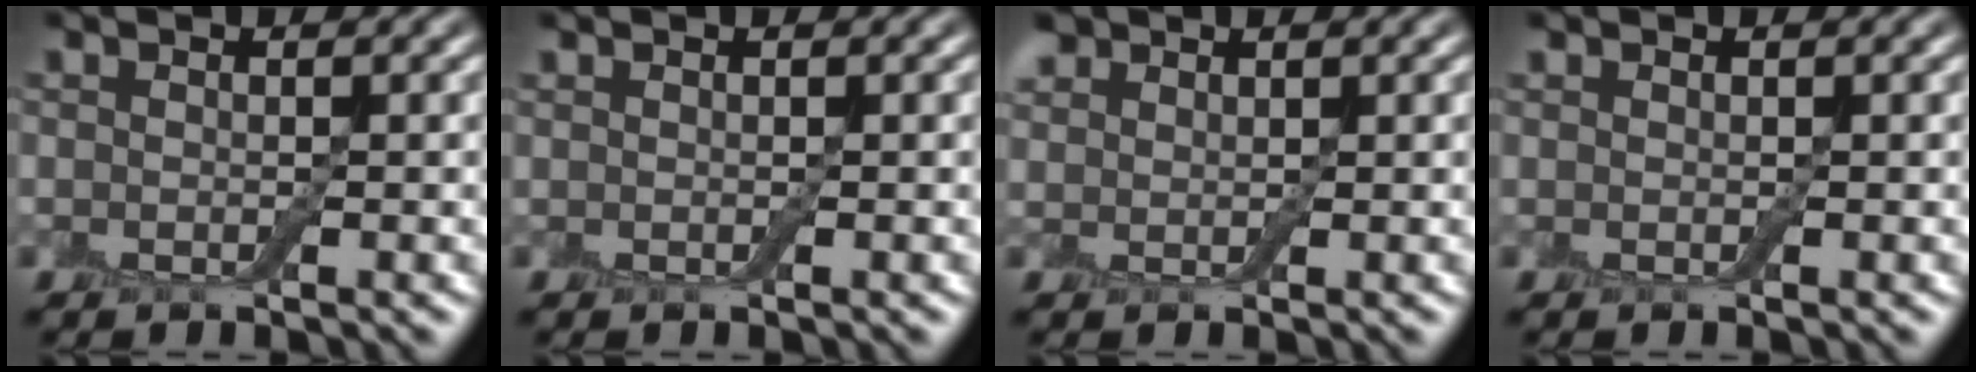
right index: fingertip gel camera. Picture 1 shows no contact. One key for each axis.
{"total": 0.0}
{"total": 1.5, "fx": 1.2, "fy": 0.9, "fz": 0.2, "tx": -0.007, "ty": 0.007, "tz": 0.026}
{"total": 0.0}